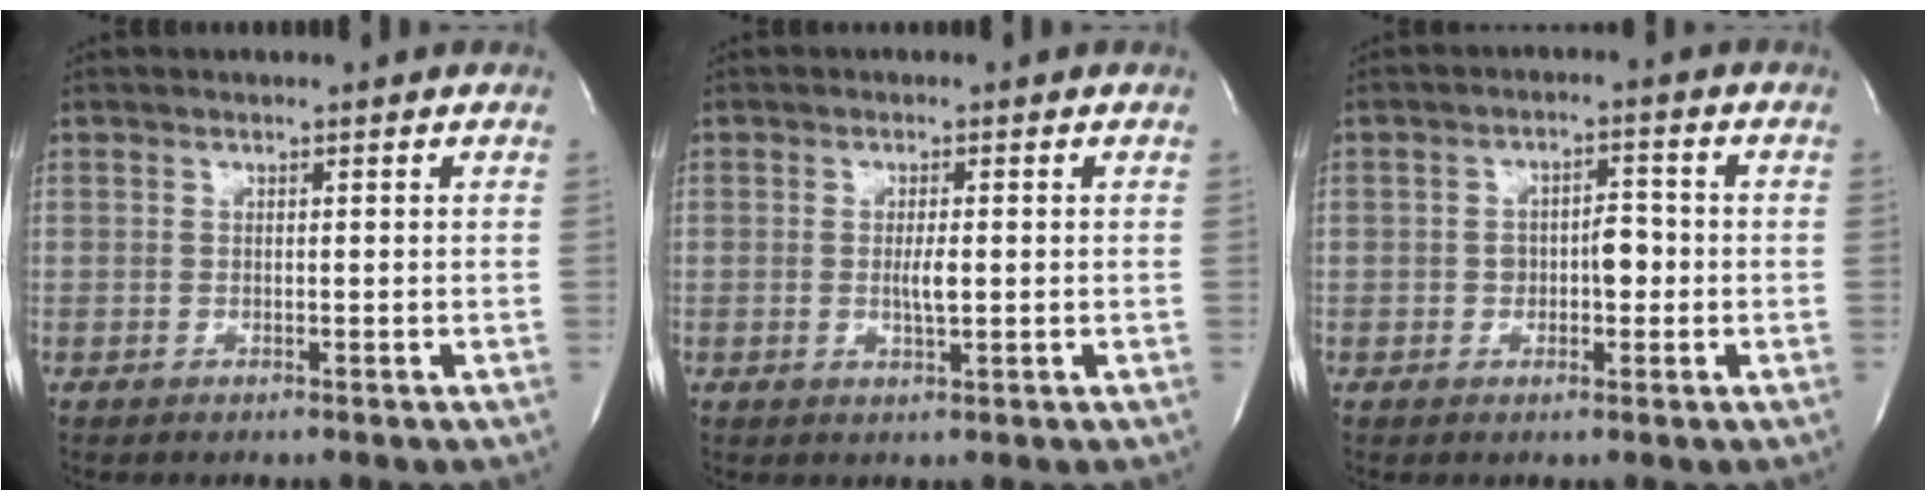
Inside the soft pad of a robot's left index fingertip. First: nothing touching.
{"total": 2.5, "force": [-0.2, 0.4, 2.5], "torque": [-0.049, -0.003, -0.002]}
{"total": 4.1, "force": [-0.7, 2.2, 3.4], "torque": [-0.051, 0.014, -0.009]}